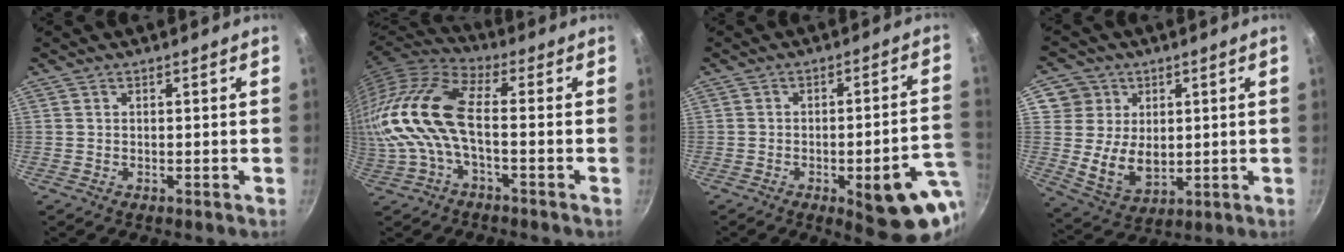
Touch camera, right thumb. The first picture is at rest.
{"total": 18.0, "force": [-1.5, 8.2, 15.9], "torque": [-0.348, 0.020, -0.045]}
{"total": 15.8, "force": [-5.3, 4.9, 14.1], "torque": [-0.139, 0.029, -0.061]}
{"total": 10.5, "force": [2.2, 9.2, 4.5], "torque": [-0.044, -0.018, 0.050]}